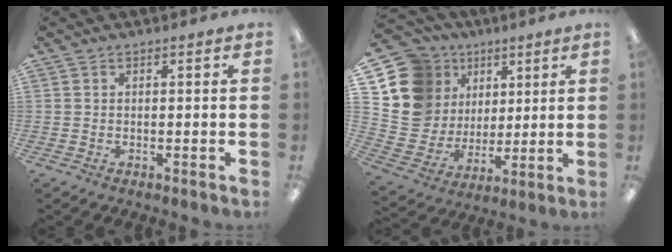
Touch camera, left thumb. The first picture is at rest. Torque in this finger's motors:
{"motor_torque": [0.04, 0.35, 0.12, -0.23, 0.07]}